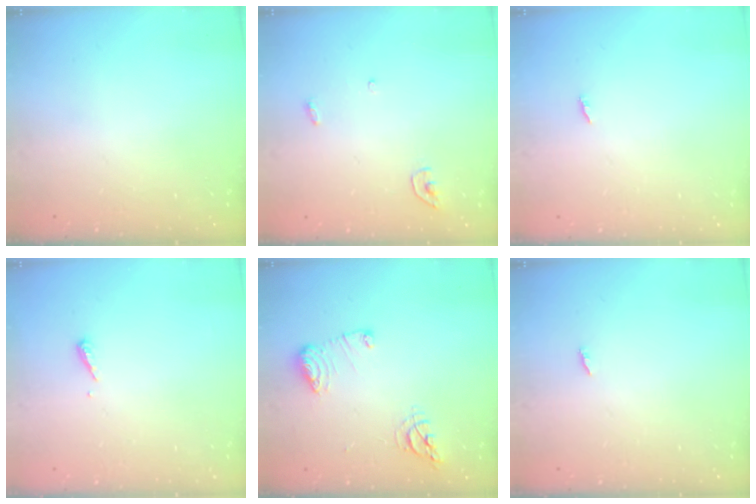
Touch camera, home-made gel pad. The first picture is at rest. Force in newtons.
{"total": 3.4, "press": 3.4, "slide": 0.3}
{"total": 1.8, "press": 1.8, "slide": 0.2}
{"total": 4.8, "press": 4.8, "slide": 0.5}
{"total": 10.5, "press": 10.5, "slide": 1.0}
{"total": 1.8, "press": 1.8, "slide": 0.2}